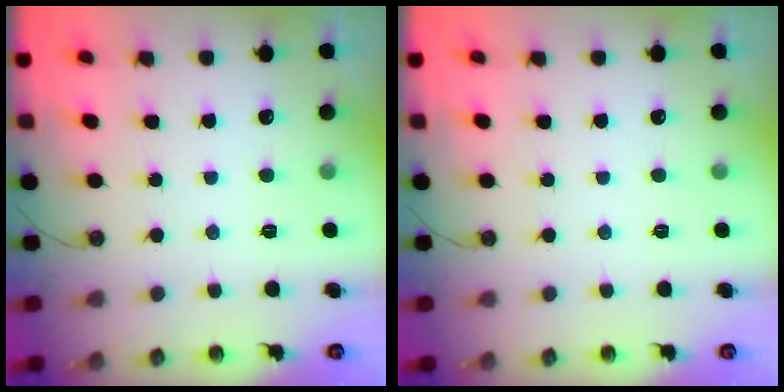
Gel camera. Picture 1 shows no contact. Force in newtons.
{"total": 0.0}